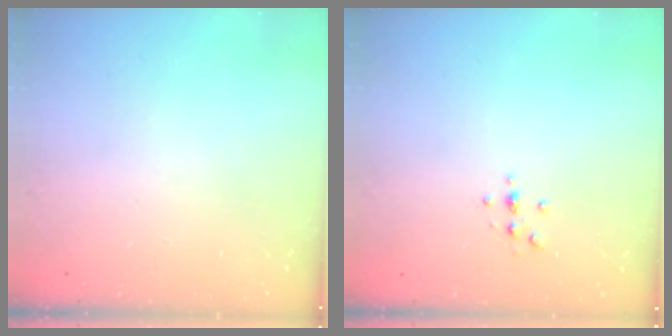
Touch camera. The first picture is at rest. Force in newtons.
{"total": 2.4, "press": 2.4, "slide": 0.3}